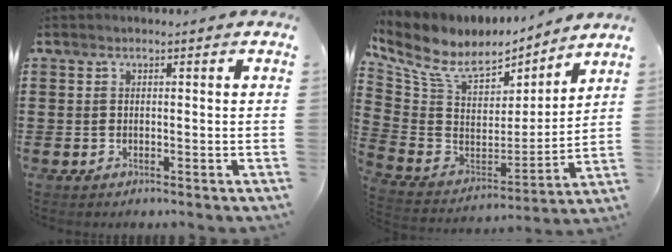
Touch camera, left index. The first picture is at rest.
{"total": 9.1, "force": [6.3, 4.7, 4.5], "torque": [-0.122, -0.038, 0.113]}